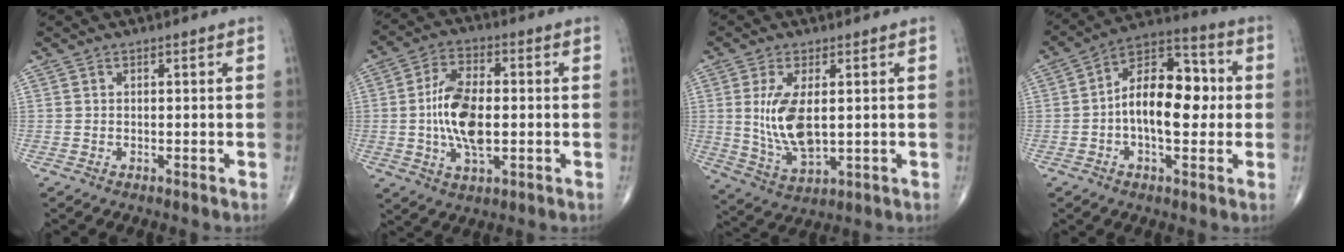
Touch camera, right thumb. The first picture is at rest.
{"total": 11.7, "force": [-0.6, 5.8, 10.2], "torque": [-0.192, 0.004, -0.013]}
{"total": 10.3, "force": [1.3, 4.7, 9.0], "torque": [-0.179, -0.019, 0.036]}
{"total": 15.0, "force": [-0.2, 8.1, 12.6], "torque": [-0.180, 0.034, -0.016]}